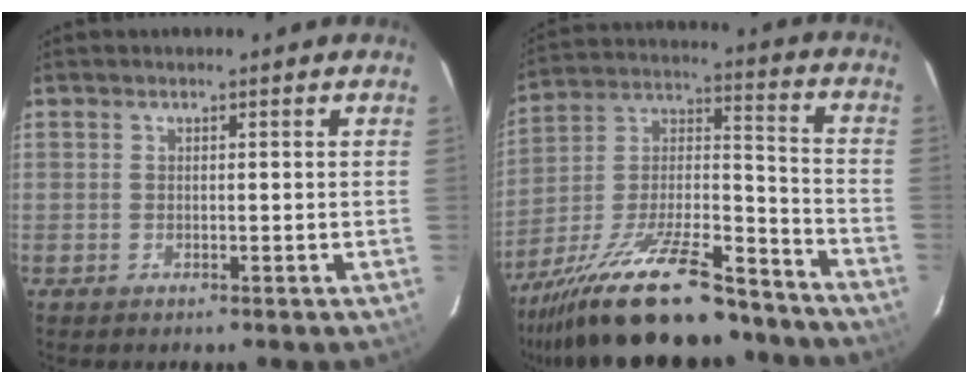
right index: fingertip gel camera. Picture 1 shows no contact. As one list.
[{"total": 28.6, "force": [-22.1, 7.9, 16.4], "torque": [-0.301, -0.021, -0.340]}]